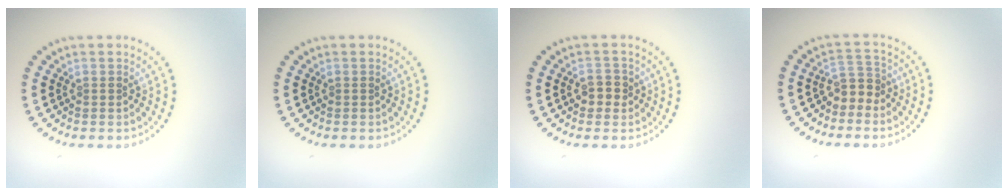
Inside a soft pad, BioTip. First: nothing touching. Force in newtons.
{"total": 0.0}
{"total": 1.9, "press": 1.8, "slide": 0.6}
{"total": 2.2, "press": 1.7, "slide": 1.4}